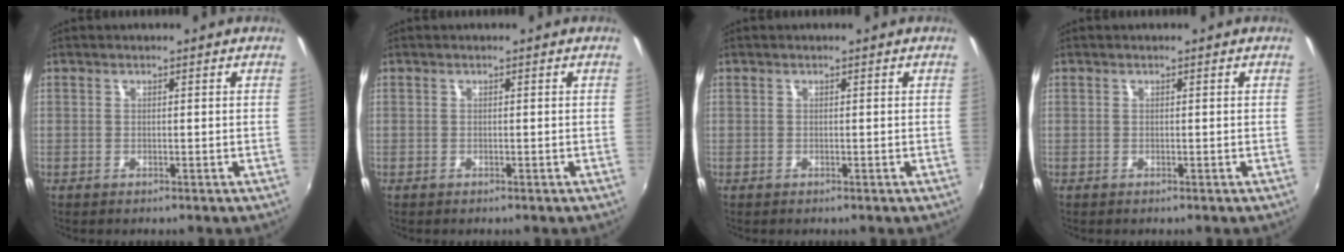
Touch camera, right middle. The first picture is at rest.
{"total": 0.0}
{"total": 0.0}
{"total": 0.0}